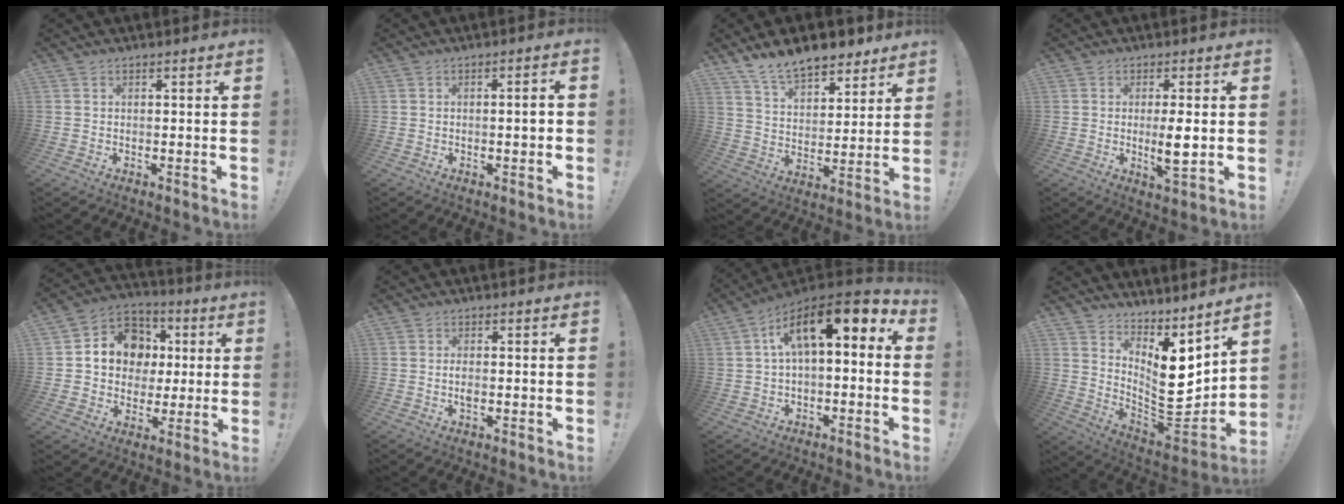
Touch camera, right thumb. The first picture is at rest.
{"total": 2.6, "force": [-0.2, 0.0, 2.6], "torque": [-0.036, -0.002, -0.006]}
{"total": 12.6, "force": [9.8, 5.5, 5.5], "torque": [-0.096, -0.068, 0.180]}
{"total": 5.9, "force": [0.1, 0.9, 5.8], "torque": [-0.089, -0.013, -0.001]}
{"total": 13.6, "force": [2.4, 12.1, 5.9], "torque": [-0.075, 0.001, 0.060]}
{"total": 1.6, "force": [-0.4, 0.6, 1.4], "torque": [-0.020, -0.001, -0.010]}
{"total": 12.9, "force": [4.4, 5.0, 11.1], "torque": [-0.189, -0.026, 0.071]}
{"total": 13.5, "force": [3.8, 7.1, 10.9], "torque": [-0.131, -0.046, 0.075]}